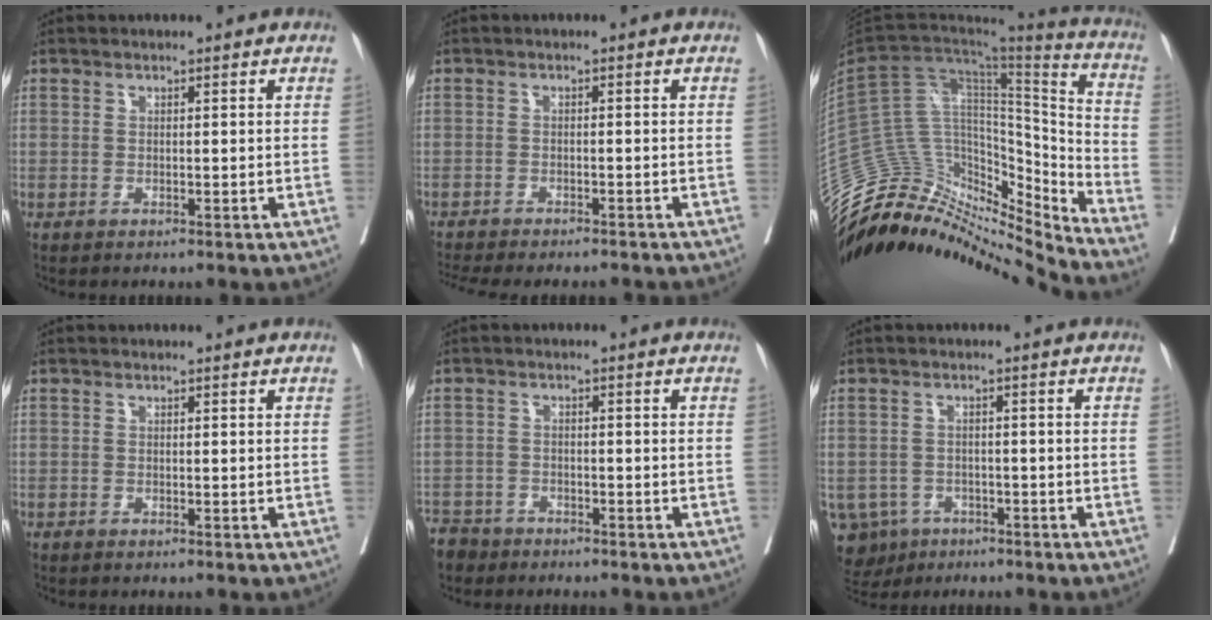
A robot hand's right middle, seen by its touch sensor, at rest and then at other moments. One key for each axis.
{"total": 11.9, "fx": -10.8, "fy": 2.1, "fz": 4.4, "tx": -0.074, "ty": -0.009, "tz": -0.140}
{"total": 29.6, "fx": -27.7, "fy": 5.9, "fz": 8.7, "tx": -0.158, "ty": 0.034, "tz": -0.423}
{"total": 0.0}
{"total": 4.4, "fx": -3.9, "fy": 2.1, "fz": -0.3, "tx": 0.007, "ty": -0.002, "tz": -0.076}
{"total": 7.5, "fx": -4.3, "fy": 6.0, "fz": 1.5, "tx": -0.036, "ty": 0.001, "tz": -0.061}